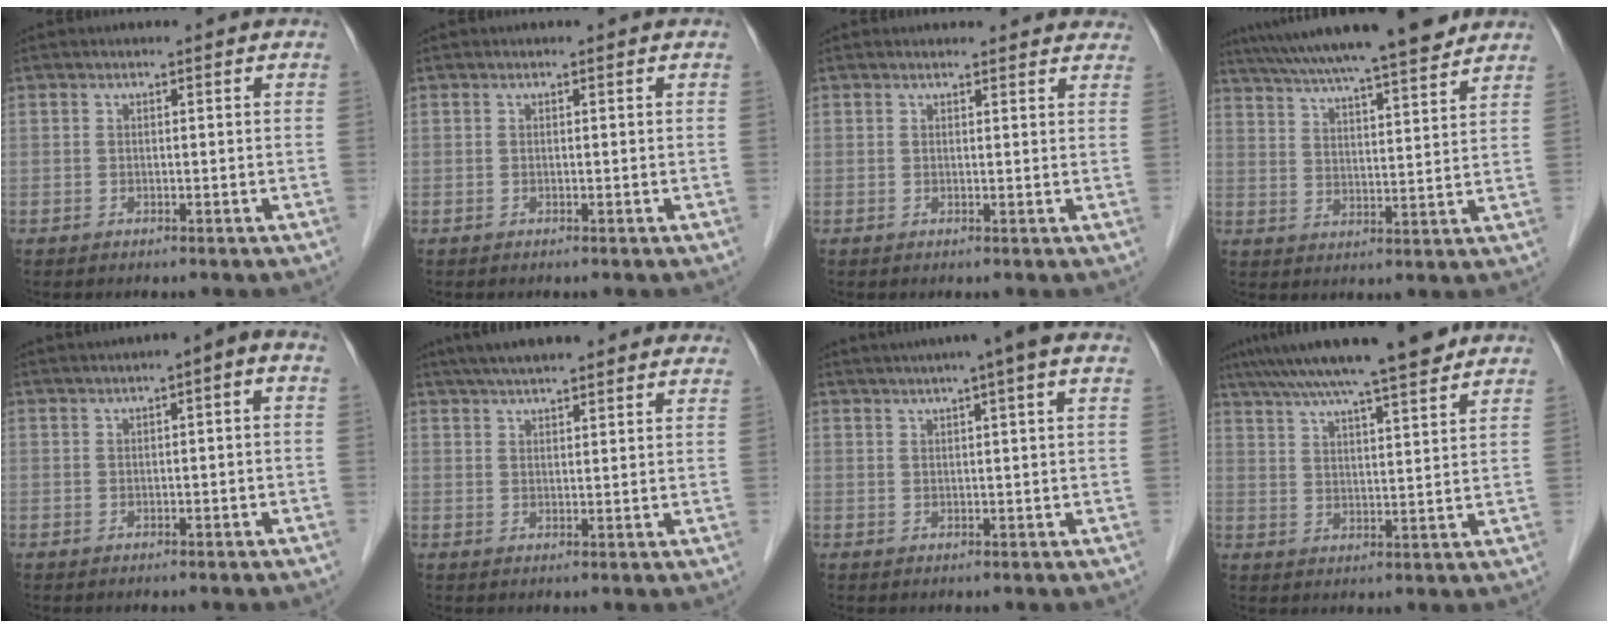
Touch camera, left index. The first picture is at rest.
{"total": 0.0}
{"total": 8.3, "force": [7.7, 2.3, 1.8], "torque": [0.003, 0.013, 0.067]}
{"total": 19.8, "force": [17.2, 1.3, 9.7], "torque": [-0.165, 0.026, 0.254]}
{"total": 3.2, "force": [1.0, 0.4, 3.0], "torque": [-0.043, 0.015, 0.014]}
{"total": 14.6, "force": [12.6, 2.6, 6.9], "torque": [-0.102, 0.040, 0.170]}
{"total": 7.9, "force": [5.6, -0.7, 5.5], "torque": [-0.086, 0.026, 0.071]}
{"total": 17.9, "force": [15.1, 0.9, 9.5], "torque": [-0.166, 0.031, 0.224]}